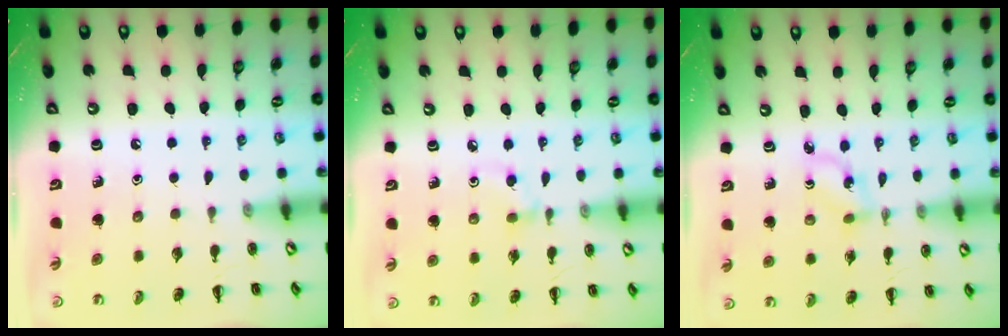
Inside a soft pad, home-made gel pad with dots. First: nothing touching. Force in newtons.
{"total": 5.1, "press": 4.8, "slide": 1.7}
{"total": 1.5, "press": 1.4, "slide": 0.4}